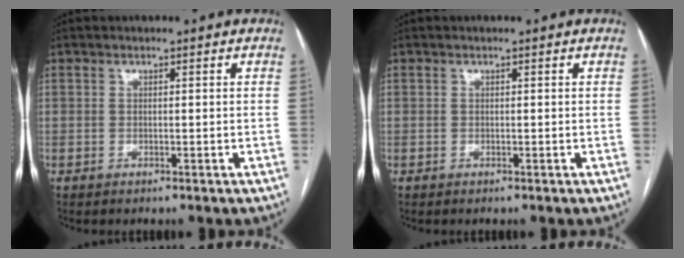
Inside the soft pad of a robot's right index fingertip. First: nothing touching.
{"total": 0.0}